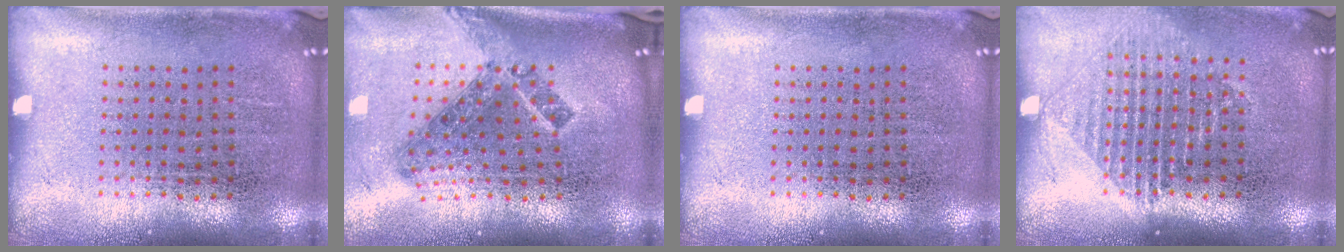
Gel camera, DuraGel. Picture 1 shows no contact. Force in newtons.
{"total": 1.7, "press": 1.2, "slide": 1.1}
{"total": 0.0}
{"total": 1.3, "press": 1.2, "slide": 0.5}